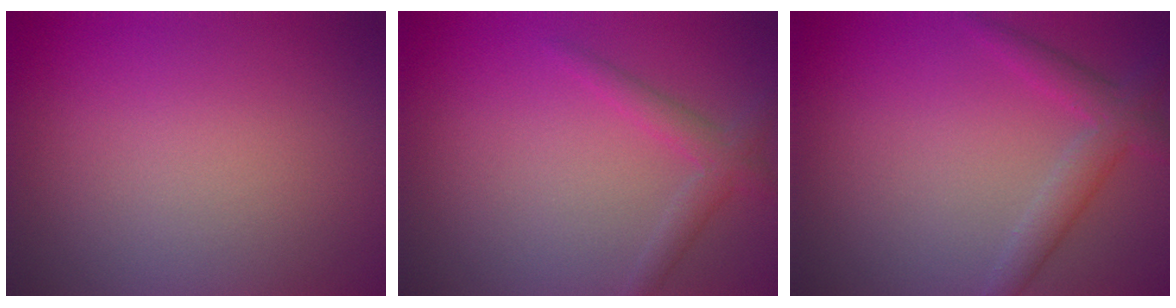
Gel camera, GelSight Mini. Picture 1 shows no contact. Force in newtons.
{"total": 2.0, "press": 2.0, "slide": 0.2}
{"total": 3.0, "press": 3.0, "slide": 0.3}